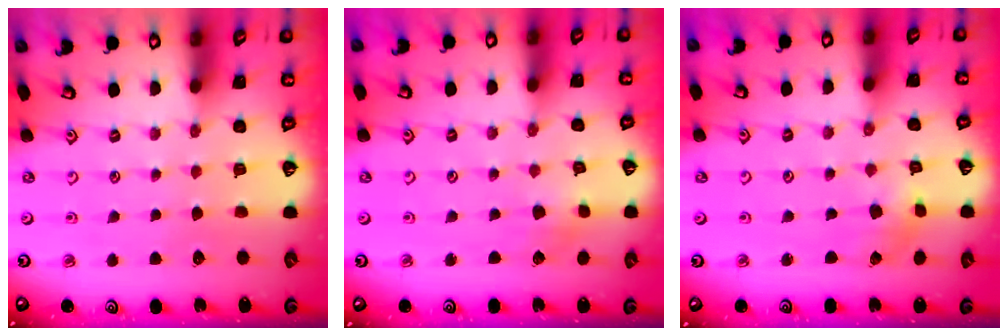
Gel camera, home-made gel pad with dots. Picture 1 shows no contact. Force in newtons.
{"total": 2.4, "press": 2.3, "slide": 0.6}
{"total": 2.6, "press": 2.6, "slide": 0.4}